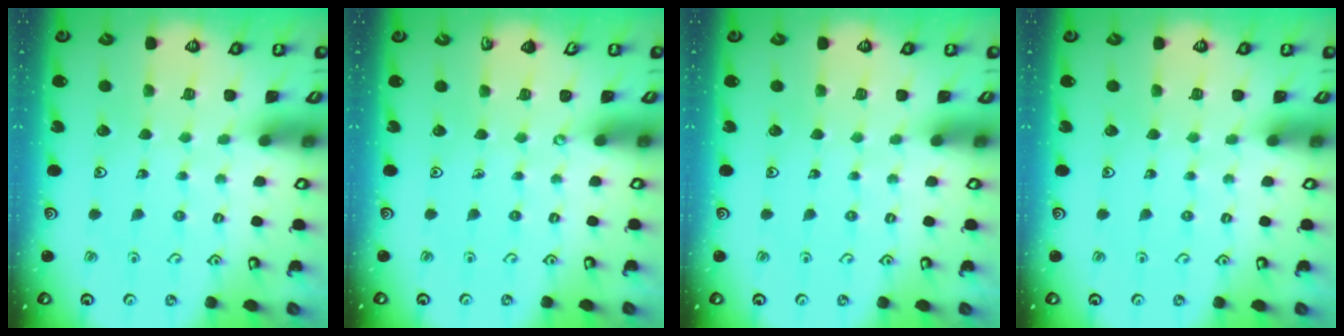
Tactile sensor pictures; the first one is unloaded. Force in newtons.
{"total": 0.0}
{"total": 0.0}
{"total": 0.0}